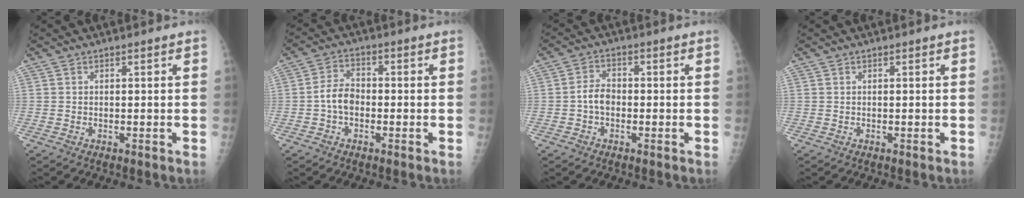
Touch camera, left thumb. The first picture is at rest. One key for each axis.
{"total": 5.0, "fx": -1.3, "fy": 3.5, "fz": 3.3, "tx": -0.052, "ty": 0.019, "tz": -0.030}
{"total": 3.7, "fx": -1.0, "fy": 2.5, "fz": 2.5, "tx": -0.038, "ty": 0.015, "tz": -0.023}
{"total": 0.0}